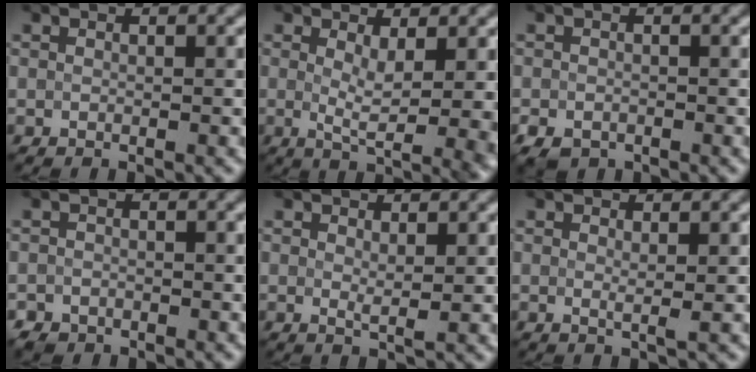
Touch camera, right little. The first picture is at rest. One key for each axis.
{"total": 5.8, "fx": 0.5, "fy": 1.8, "fz": 5.5, "tx": -0.075, "ty": -0.012, "tz": 0.012}
{"total": 1.8, "fx": -1.1, "fy": 1.2, "fz": 0.7, "tx": -0.012, "ty": -0.006, "tz": -0.024}
{"total": 2.1, "fx": -1.6, "fy": 1.3, "fz": 0.2, "tx": 0.004, "ty": 0.000, "tz": -0.025}
{"total": 1.2, "fx": 0.6, "fy": 0.3, "fz": 1.1, "tx": -0.019, "ty": -0.005, "tz": 0.011}
{"total": 0.8, "fx": 0.2, "fy": 0.1, "fz": 0.8, "tx": -0.014, "ty": -0.005, "tz": 0.003}